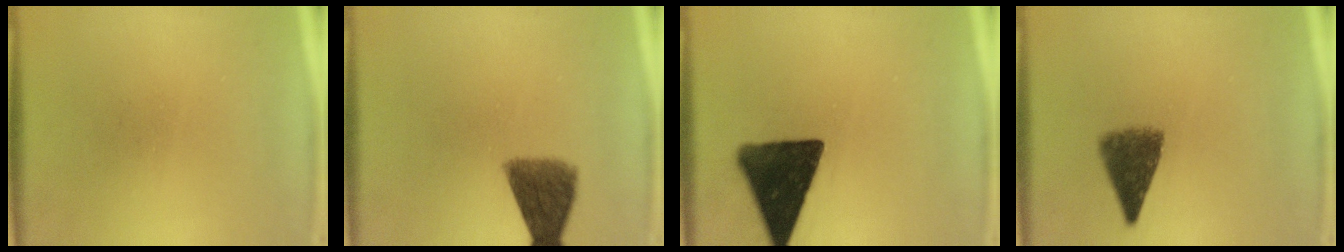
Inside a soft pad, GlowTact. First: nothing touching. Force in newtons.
{"total": 7.6}
{"total": 14.8}
{"total": 6.4}